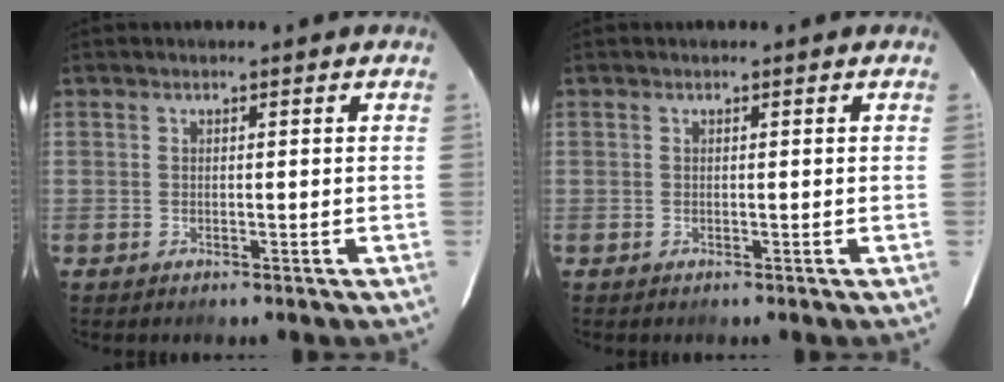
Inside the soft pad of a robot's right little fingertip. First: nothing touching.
{"total": 0.0}